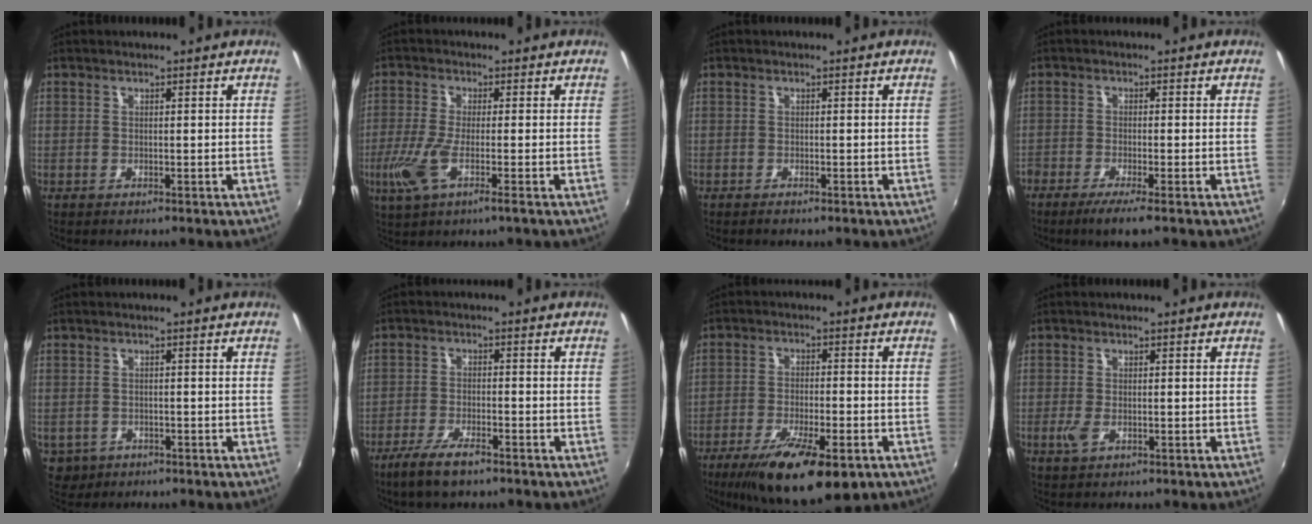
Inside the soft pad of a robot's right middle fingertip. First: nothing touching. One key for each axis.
{"total": 7.1, "fx": -2.5, "fy": 0.6, "fz": 6.6, "tx": -0.149, "ty": -0.018, "tz": -0.050}
{"total": 0.6, "fx": -0.6, "fy": 0.2, "fz": 0.2, "tx": -0.007, "ty": -0.003, "tz": -0.011}
{"total": 4.0, "fx": -2.9, "fy": 0.1, "fz": 2.7, "tx": -0.069, "ty": -0.008, "tz": -0.055}
{"total": 4.6, "fx": -1.6, "fy": 4.0, "fz": 1.6, "tx": -0.044, "ty": -0.007, "tz": -0.016}
{"total": 6.5, "fx": -4.7, "fy": 1.6, "fz": 4.1, "tx": -0.106, "ty": -0.013, "tz": -0.089}
{"total": 15.7, "fx": -9.3, "fy": 4.3, "fz": 11.9, "tx": -0.219, "ty": -0.039, "tz": -0.149}
{"total": 2.4, "fx": -0.8, "fy": 1.3, "fz": 1.9, "tx": -0.041, "ty": -0.007, "tz": -0.014}